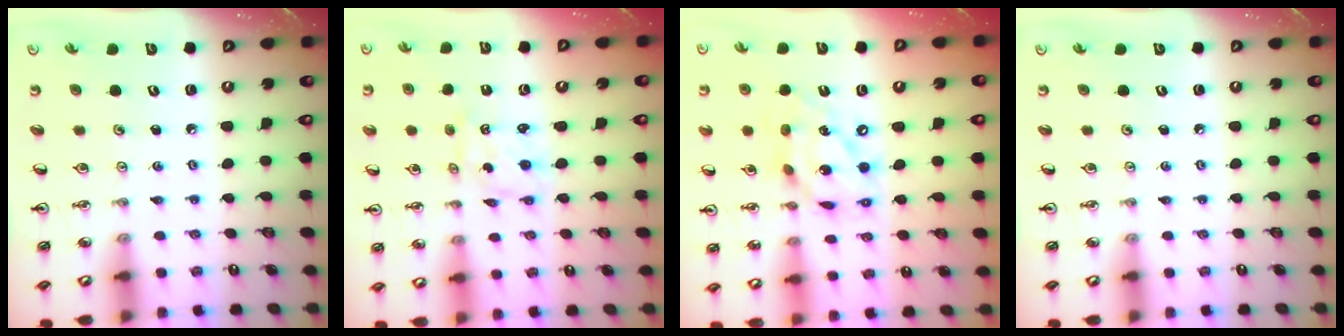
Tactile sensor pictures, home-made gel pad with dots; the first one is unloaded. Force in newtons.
{"total": 1.6, "press": 1.3, "slide": 0.8}
{"total": 14.5, "press": 14.4, "slide": 1.1}
{"total": 0.0}